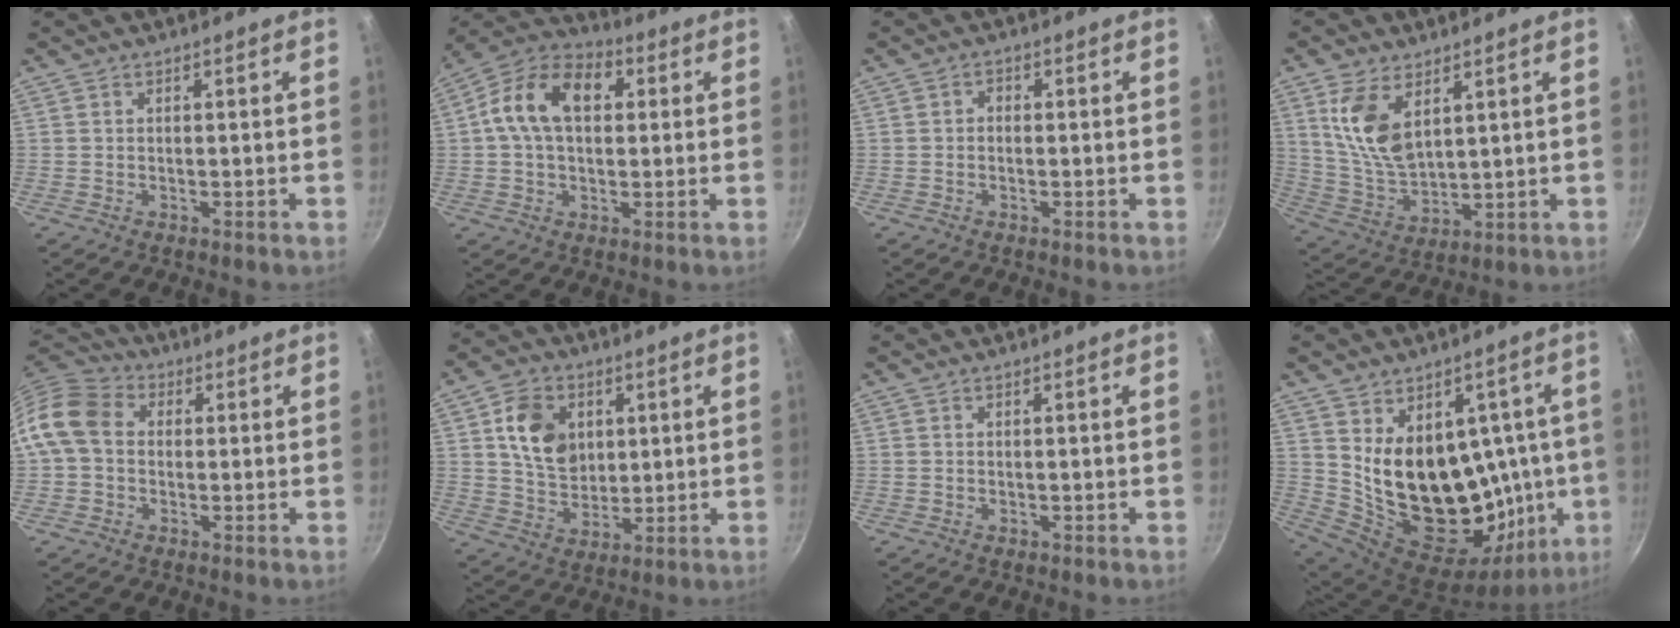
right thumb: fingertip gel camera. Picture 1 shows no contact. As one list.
[{"total": 14.3, "force": [2.7, 9.5, 10.3], "torque": [-0.149, 0.027, 0.024]}, {"total": 1.5, "force": [-0.4, 1.2, 0.8], "torque": [-0.014, 0.009, -0.009]}, {"total": 11.4, "force": [4.7, 6.1, 8.3], "torque": [-0.152, -0.034, 0.103]}, {"total": 9.8, "force": [0.4, 7.8, 5.8], "torque": [-0.089, 0.023, -0.014]}, {"total": 11.5, "force": [3.1, 8.8, 6.8], "torque": [-0.091, -0.007, 0.058]}, {"total": 0.0}, {"total": 23.7, "force": [2.9, 15.9, 17.3], "torque": [-0.223, -0.042, 0.073]}]